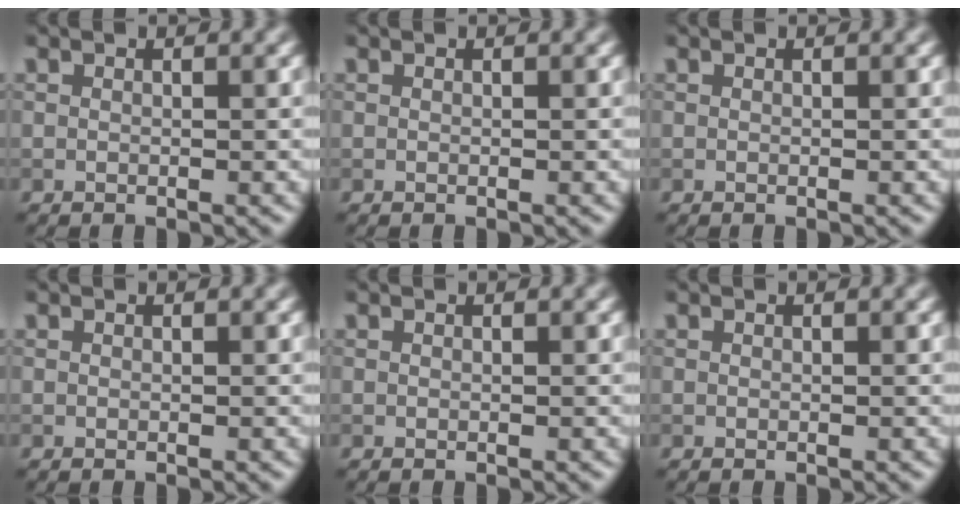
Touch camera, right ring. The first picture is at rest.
{"total": 0.0}
{"total": 0.0}
{"total": 0.0}
{"total": 0.0}
{"total": 0.0}